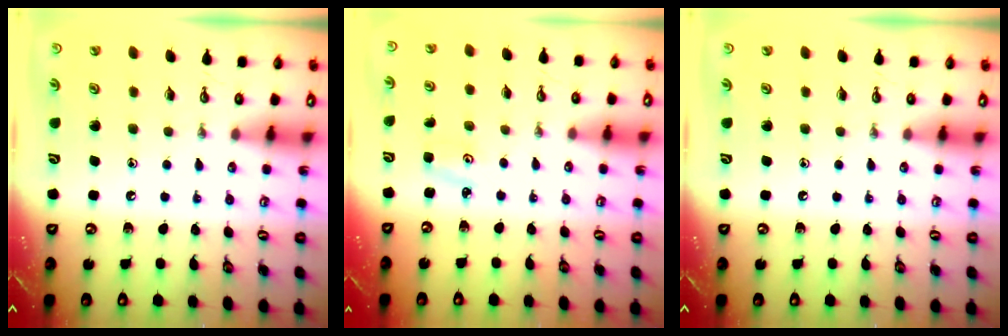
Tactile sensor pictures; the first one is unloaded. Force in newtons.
{"total": 2.6, "press": 2.6, "slide": 0.3}
{"total": 0.0}